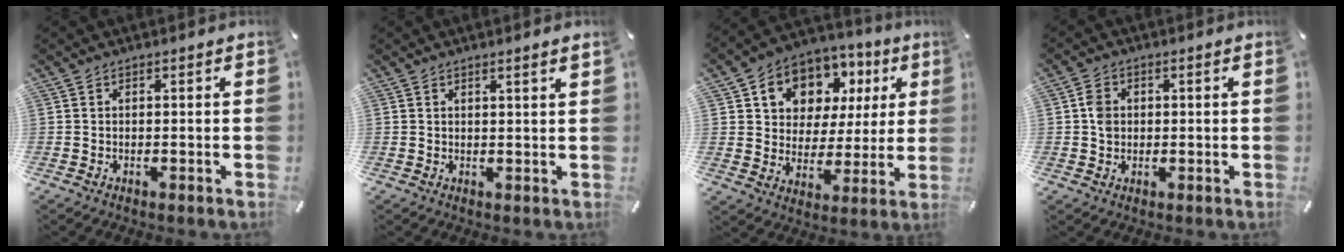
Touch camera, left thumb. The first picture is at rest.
{"total": 1.5, "force": [1.2, -0.1, 1.0], "torque": [-0.019, -0.003, 0.021]}
{"total": 10.5, "force": [4.4, 9.2, 2.9], "torque": [-0.059, -0.026, 0.084]}
{"total": 3.6, "force": [0.3, 2.9, 2.0], "torque": [-0.032, 0.006, 0.002]}